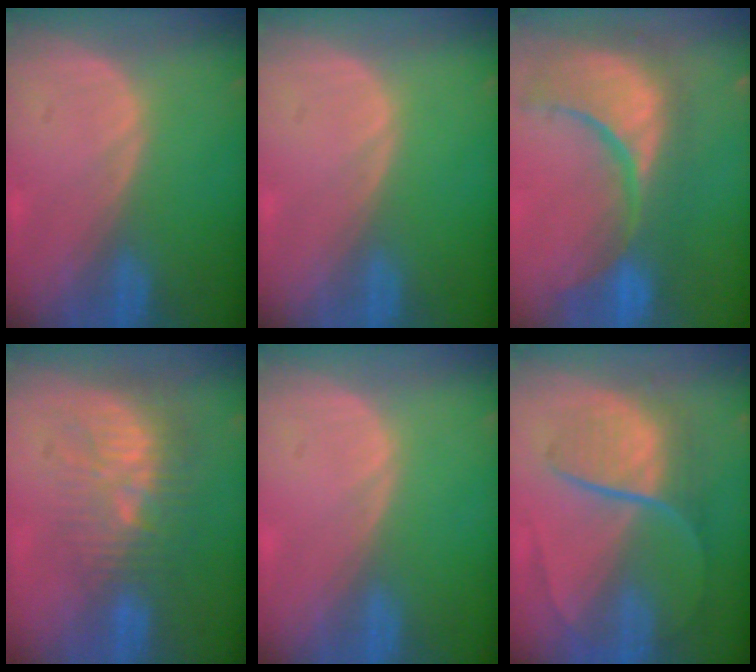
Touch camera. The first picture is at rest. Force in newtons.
{"total": 0.0}
{"total": 14.3, "press": 12.0, "slide": 7.8}
{"total": 10.2, "press": 8.8, "slide": 5.0}
{"total": 0.0}
{"total": 8.9, "press": 7.5, "slide": 4.9}